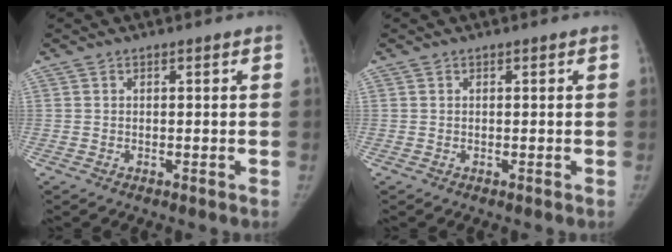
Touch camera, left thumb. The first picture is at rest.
{"total": 0.0}